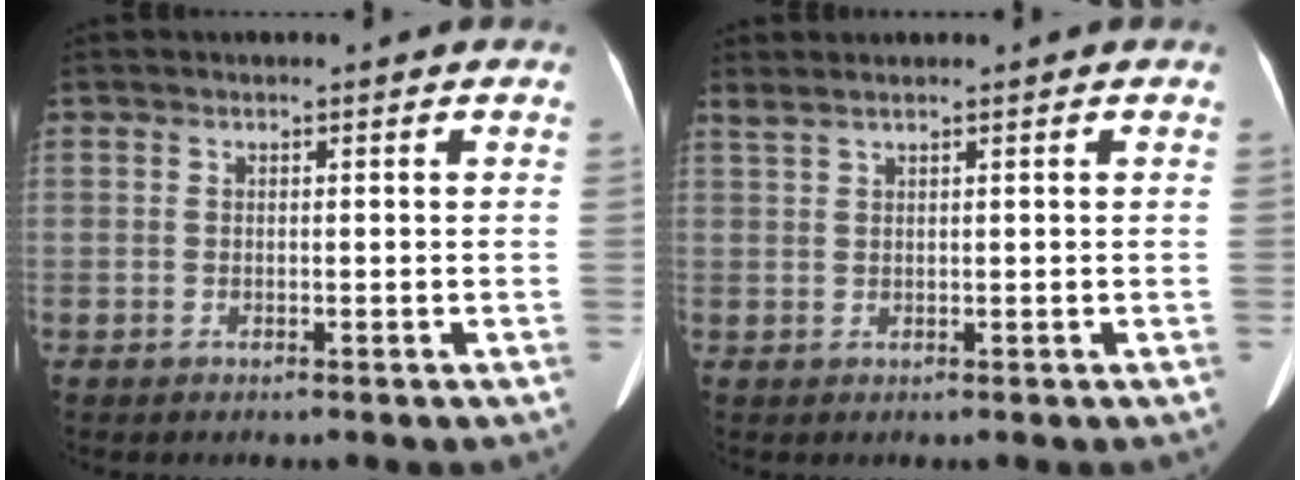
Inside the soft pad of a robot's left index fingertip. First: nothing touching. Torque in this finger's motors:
{"motor_torque": [0.10, -0.52, 0.08, 0.01]}